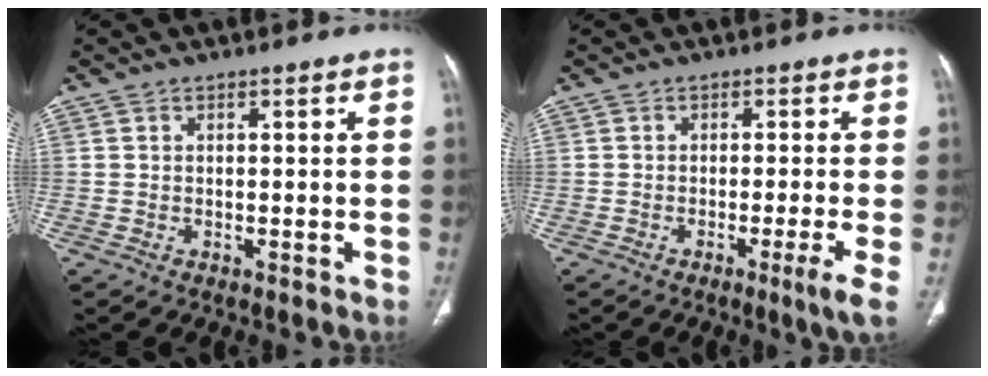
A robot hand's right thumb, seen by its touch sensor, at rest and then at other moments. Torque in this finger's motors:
{"motor_torque": [0.47, -0.36, 0.33, -0.26, 0.11]}